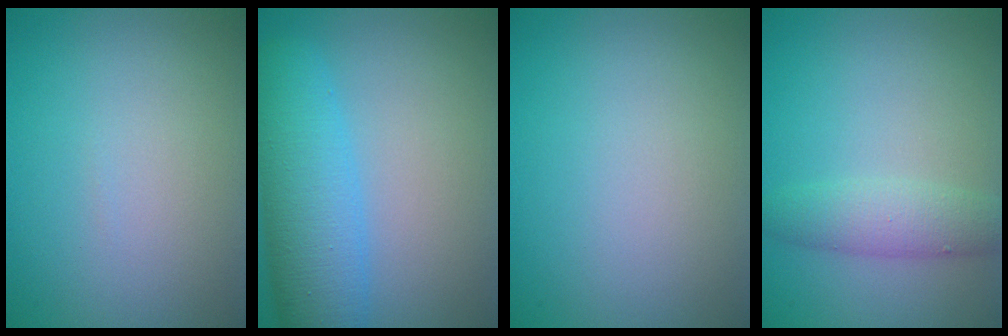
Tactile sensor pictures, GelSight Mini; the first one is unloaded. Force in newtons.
{"total": 6.9, "press": 6.9, "slide": 0.2}
{"total": 0.0}
{"total": 2.9, "press": 2.9, "slide": 0.0}